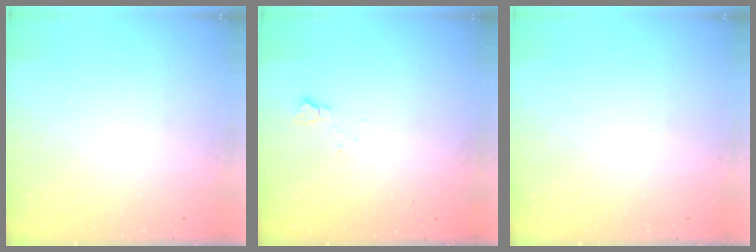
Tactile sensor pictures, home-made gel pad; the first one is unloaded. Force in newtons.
{"total": 3.8, "press": 3.8, "slide": 0.5}
{"total": 0.0}